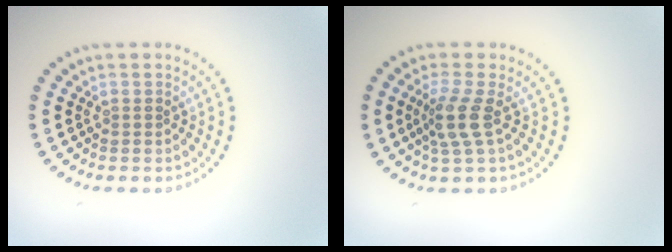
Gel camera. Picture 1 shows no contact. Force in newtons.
{"total": 2.6, "press": 2.1, "slide": 1.6}